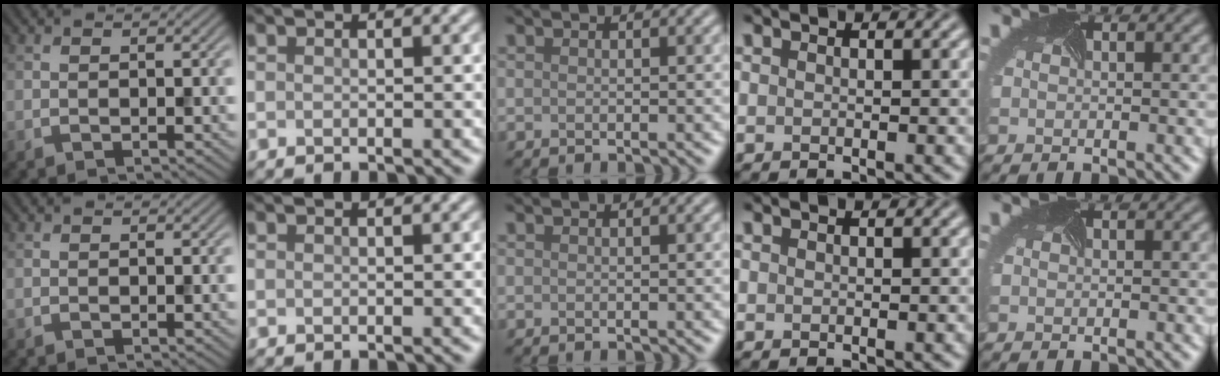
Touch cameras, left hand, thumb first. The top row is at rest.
{}